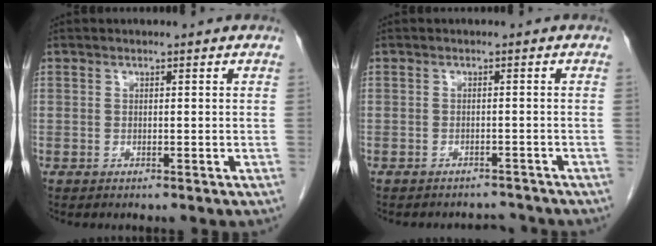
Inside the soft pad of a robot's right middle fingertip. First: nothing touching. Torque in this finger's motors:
{"motor_torque": [-0.29, -0.21, -0.01, -0.01]}